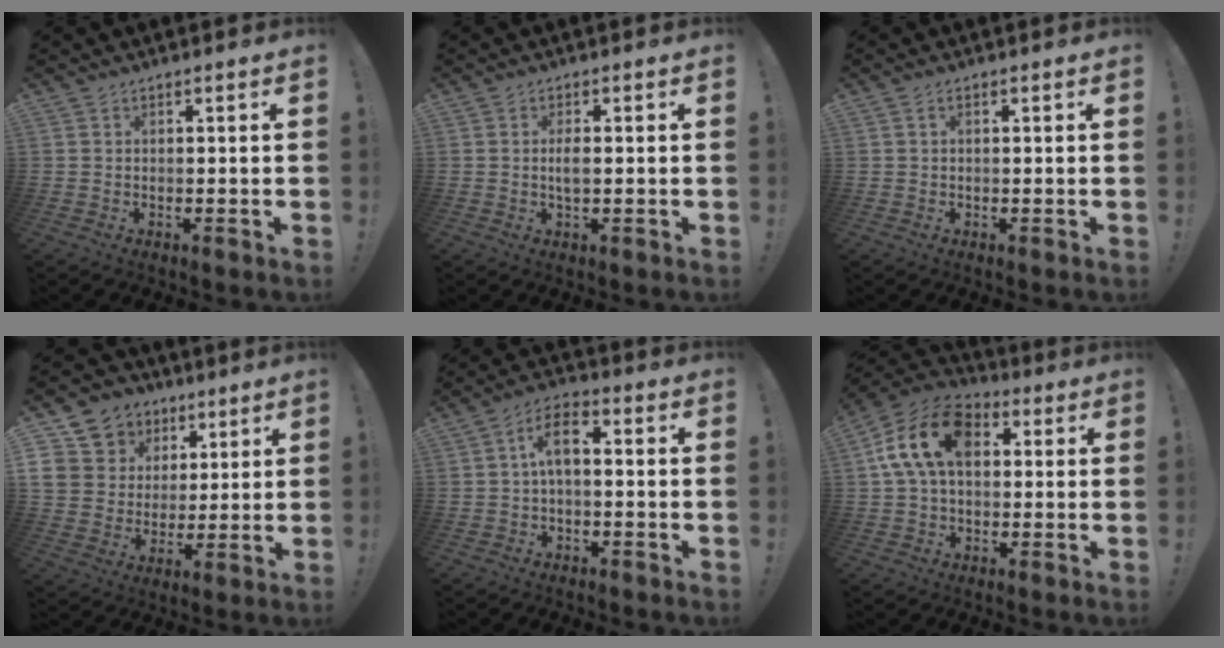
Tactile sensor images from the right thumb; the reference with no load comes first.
{"total": 3.1, "force": [-0.1, 1.0, 2.9], "torque": [-0.064, -0.004, -0.010]}
{"total": 0.9, "force": [0.2, 0.5, 0.7], "torque": [-0.015, 0.003, 0.003]}
{"total": 10.7, "force": [4.3, 9.6, 2.2], "torque": [-0.040, -0.026, 0.099]}
{"total": 7.5, "force": [0.1, 3.7, 6.5], "torque": [-0.120, 0.011, 0.003]}
{"total": 16.7, "force": [4.0, 10.6, 12.2], "torque": [-0.219, 0.012, 0.071]}